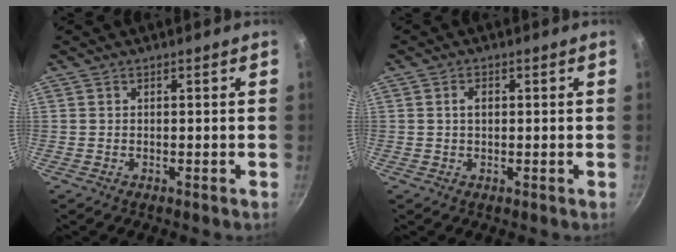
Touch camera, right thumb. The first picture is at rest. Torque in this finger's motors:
{"motor_torque": [-0.17, 0.35, 0.30, 0.07, -0.02]}